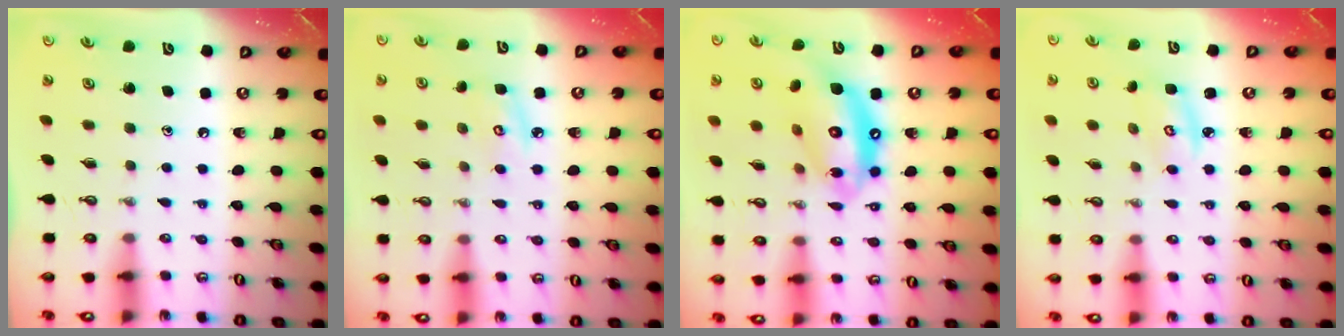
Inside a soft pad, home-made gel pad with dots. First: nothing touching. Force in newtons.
{"total": 6.1, "press": 6.1, "slide": 0.5}
{"total": 15.8, "press": 15.7, "slide": 1.7}
{"total": 3.6, "press": 3.6, "slide": 0.3}